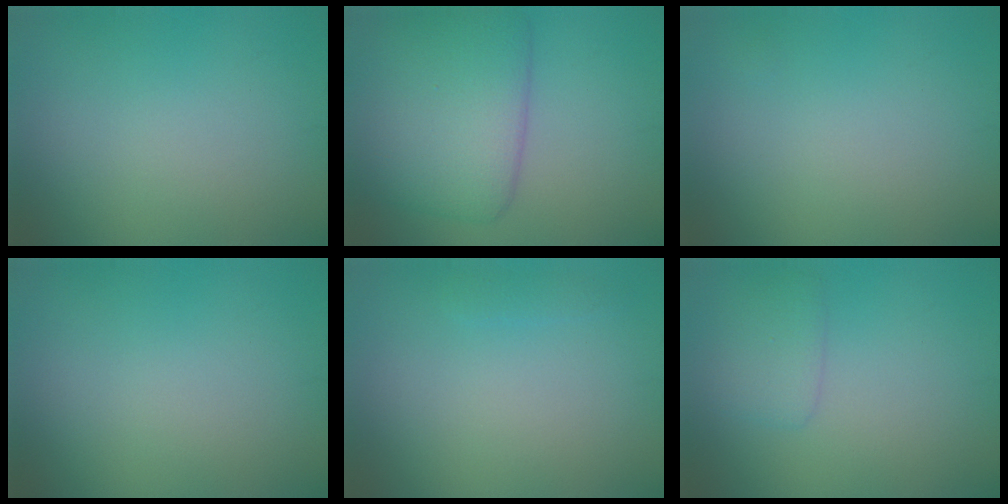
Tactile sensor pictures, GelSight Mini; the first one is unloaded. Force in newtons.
{"total": 7.0, "press": 7.0, "slide": 0.2}
{"total": 0.0}
{"total": 0.0}
{"total": 0.7, "press": 0.7, "slide": 0.1}
{"total": 1.8, "press": 1.8, "slide": 0.1}